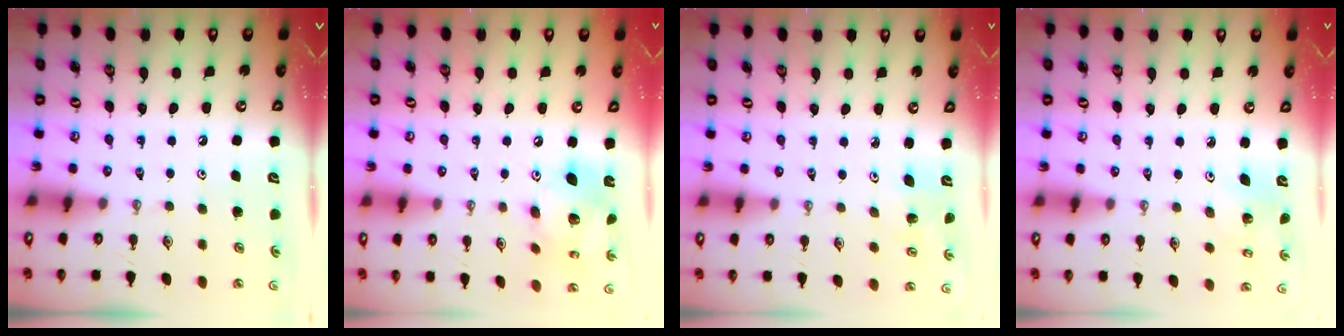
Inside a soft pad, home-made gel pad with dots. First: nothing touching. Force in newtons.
{"total": 14.0, "press": 13.9, "slide": 1.5}
{"total": 2.5, "press": 2.5, "slide": 0.1}
{"total": 4.5, "press": 4.5, "slide": 0.2}